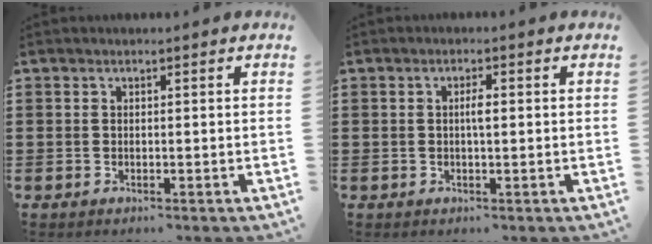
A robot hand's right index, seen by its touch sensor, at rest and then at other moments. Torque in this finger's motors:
{"motor_torque": [0.10, -0.09, 0.04, 0.01]}